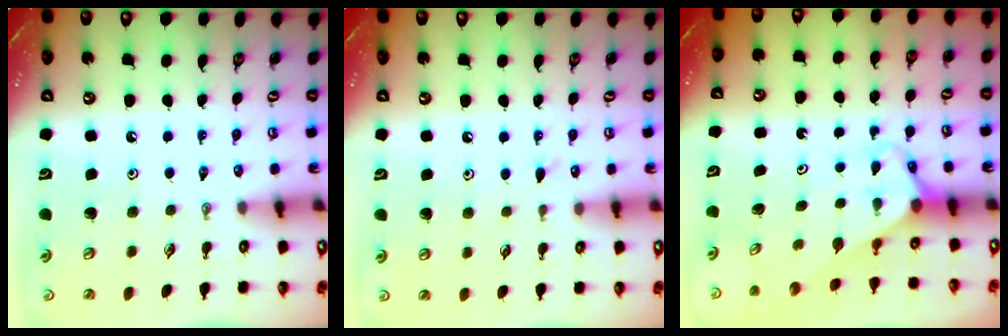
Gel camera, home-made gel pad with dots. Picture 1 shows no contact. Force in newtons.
{"total": 6.3, "press": 6.2, "slide": 0.7}
{"total": 2.9, "press": 2.9, "slide": 0.2}